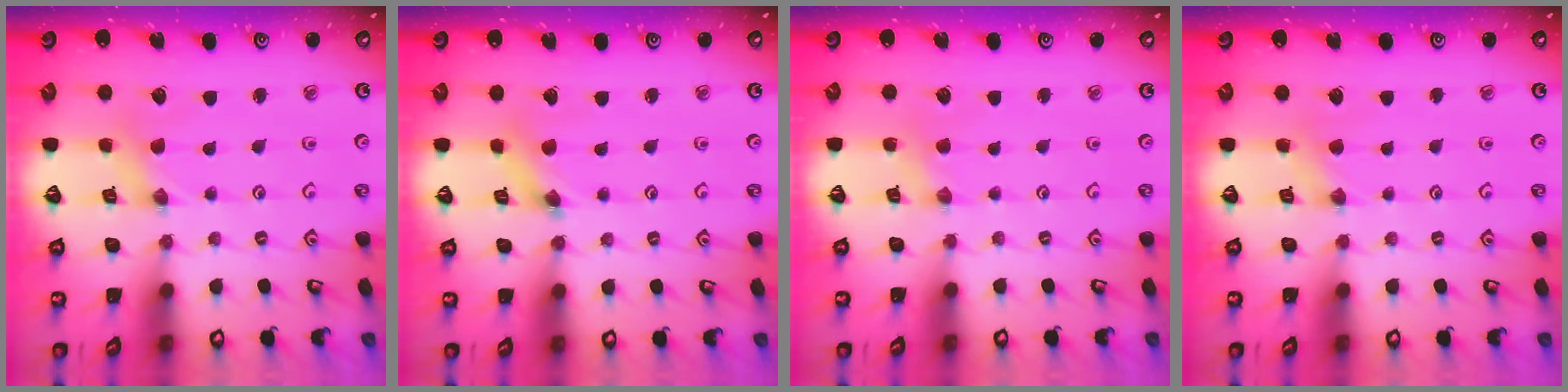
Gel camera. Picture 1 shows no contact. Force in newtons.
{"total": 2.5, "press": 2.5, "slide": 0.1}
{"total": 1.5, "press": 1.5, "slide": 0.3}
{"total": 2.0, "press": 2.0, "slide": 0.5}